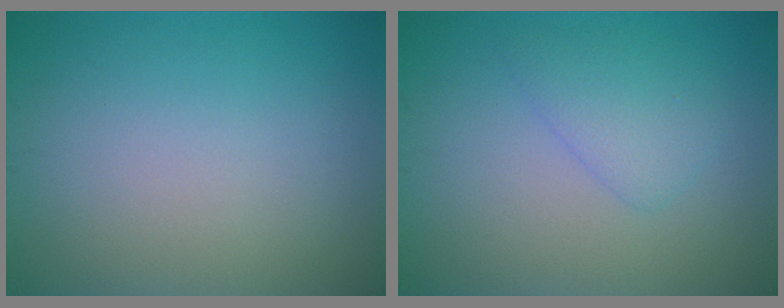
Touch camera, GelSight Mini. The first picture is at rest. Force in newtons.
{"total": 2.5, "press": 2.4, "slide": 0.2}